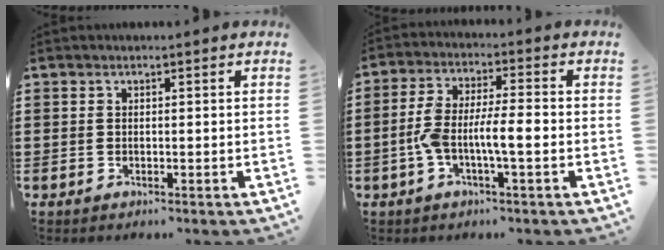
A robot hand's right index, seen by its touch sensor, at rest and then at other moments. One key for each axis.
{"total": 7.2, "fx": -2.0, "fy": 1.9, "fz": 6.7, "tx": -0.144, "ty": -0.004, "tz": -0.045}